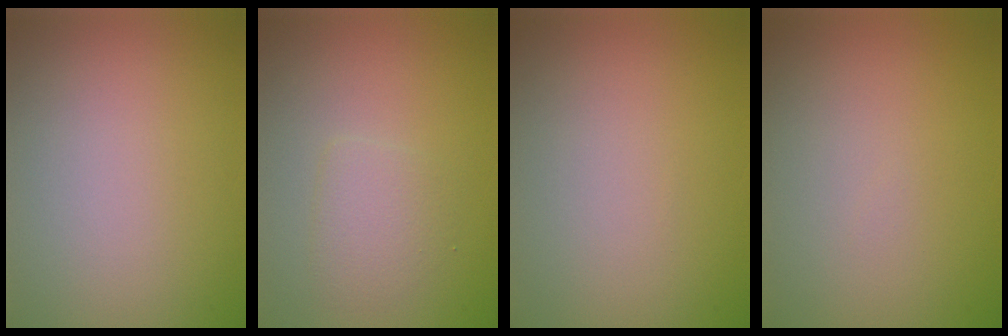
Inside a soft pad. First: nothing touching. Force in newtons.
{"total": 1.9, "press": 1.9, "slide": 0.1}
{"total": 0.0}
{"total": 0.0}